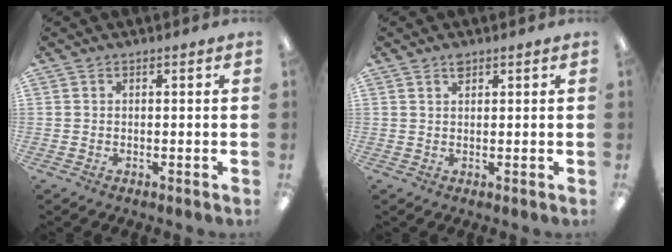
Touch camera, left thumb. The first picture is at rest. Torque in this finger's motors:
{"motor_torque": [0.38, 0.23, 0.19, -0.39, 0.00]}